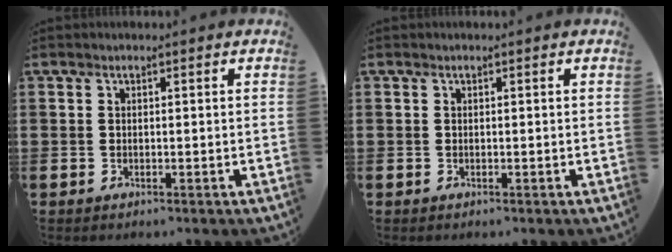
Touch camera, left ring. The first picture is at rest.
{"total": 0.0}